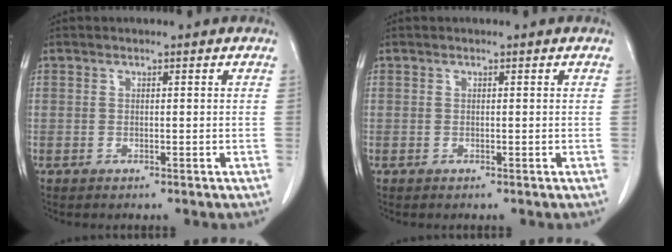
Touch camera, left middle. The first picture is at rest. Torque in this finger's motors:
{"motor_torque": [0.00, 0.00, 0.00, 0.00]}